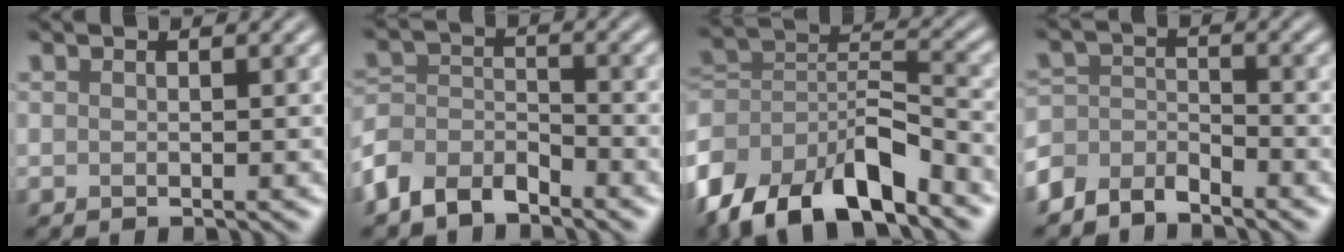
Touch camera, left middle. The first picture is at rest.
{"total": 4.8, "force": [-3.8, 2.4, 1.7], "torque": [-0.033, -0.002, -0.086]}
{"total": 11.2, "force": [-7.4, 5.1, 6.8], "torque": [-0.129, 0.005, -0.146]}
{"total": 3.5, "force": [-3.1, 1.4, 0.8], "torque": [-0.015, 0.002, -0.072]}